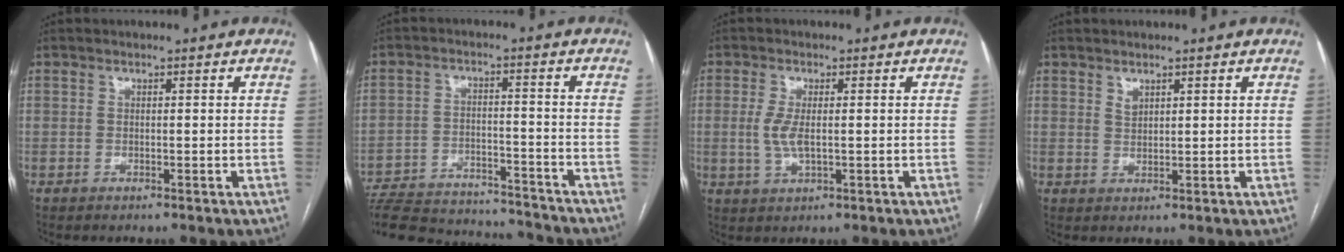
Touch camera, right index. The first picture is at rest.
{"total": 21.6, "force": [-20.2, 3.5, 6.9], "torque": [-0.148, -0.018, -0.292]}
{"total": 3.9, "force": [0.0, 1.3, 3.7], "torque": [-0.086, -0.007, 0.003]}
{"total": 1.4, "force": [1.1, 0.7, 0.6], "torque": [-0.011, -0.001, 0.022]}